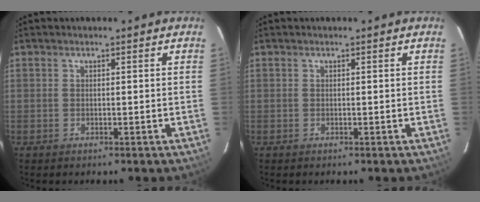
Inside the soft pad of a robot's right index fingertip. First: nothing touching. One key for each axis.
{"total": 0.0}